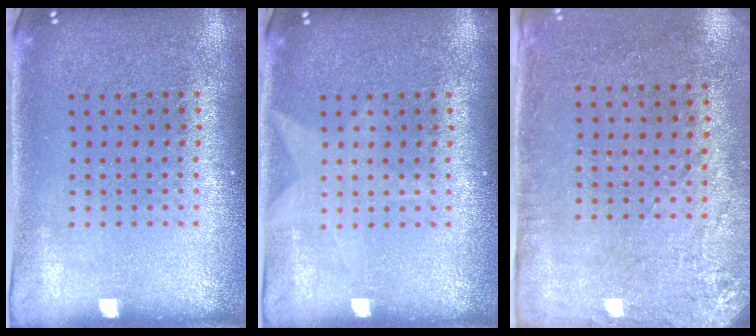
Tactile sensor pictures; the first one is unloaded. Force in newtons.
{"total": 0.9, "press": 0.9, "slide": 0.2}
{"total": 2.8, "press": 2.2, "slide": 1.6}